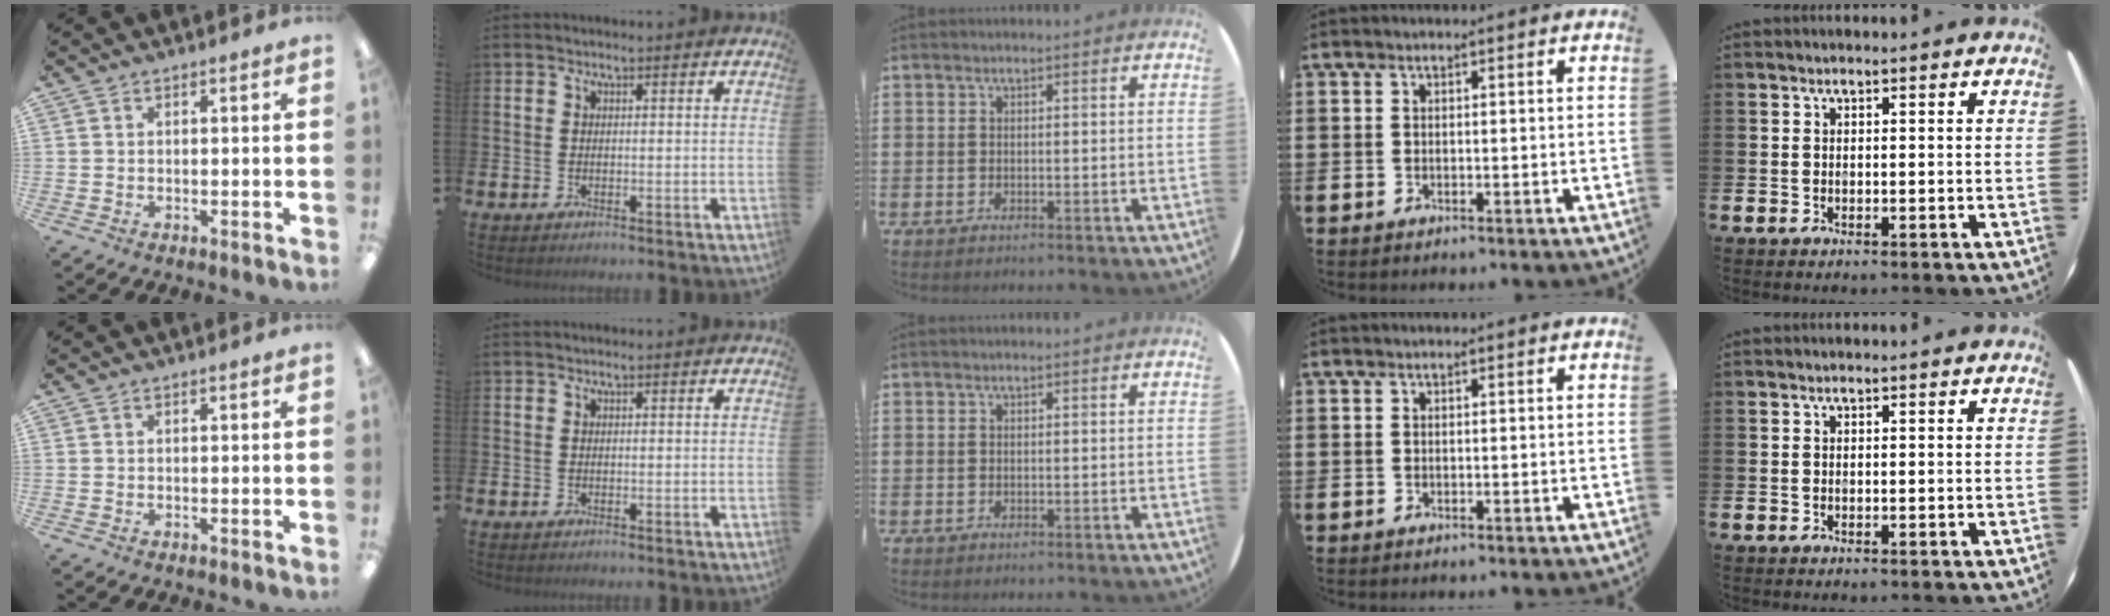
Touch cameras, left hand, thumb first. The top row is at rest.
{}